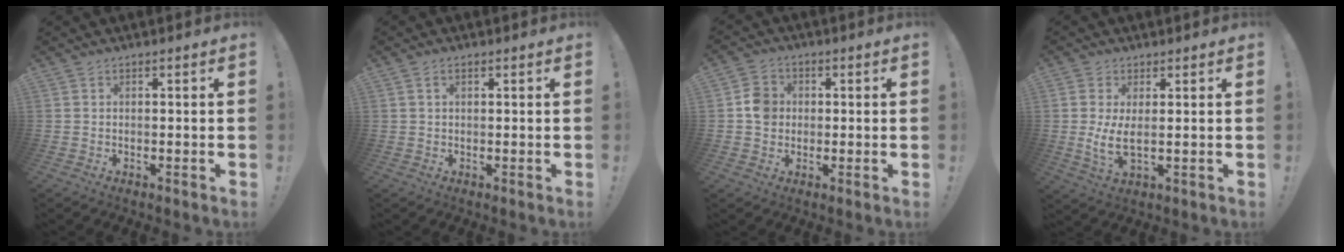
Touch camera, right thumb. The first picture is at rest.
{"total": 2.0, "force": [0.8, 1.2, 1.4], "torque": [-0.028, 0.005, 0.015]}
{"total": 6.3, "force": [-0.2, 5.7, 2.6], "torque": [-0.038, 0.017, 0.001]}
{"total": 6.2, "force": [1.0, 2.6, 5.5], "torque": [-0.093, -0.014, 0.020]}